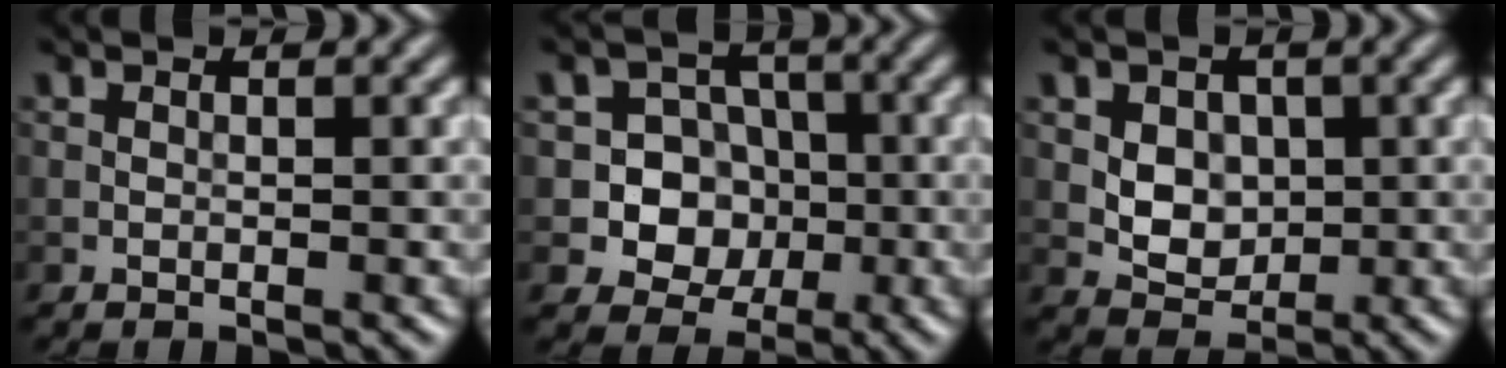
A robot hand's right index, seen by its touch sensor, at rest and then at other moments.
{"total": 5.8, "force": [-1.0, 5.3, 1.9], "torque": [-0.009, 0.017, -0.039]}
{"total": 3.7, "force": [0.7, 2.9, 2.2], "torque": [-0.035, -0.002, 0.019]}